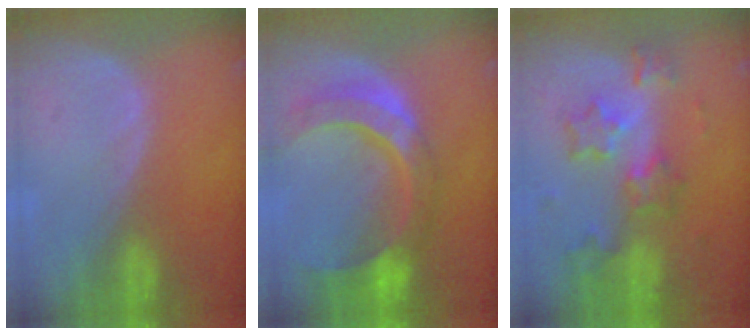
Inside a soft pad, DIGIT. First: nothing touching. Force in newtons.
{"total": 11.3, "press": 9.5, "slide": 6.1}
{"total": 8.4, "press": 7.3, "slide": 4.1}